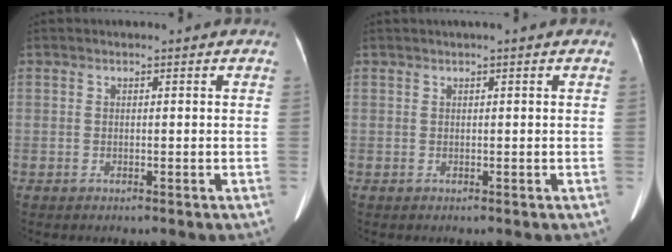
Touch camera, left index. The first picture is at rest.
{"total": 0.8, "force": [0.5, -0.2, 0.5], "torque": [-0.014, 0.007, 0.014]}